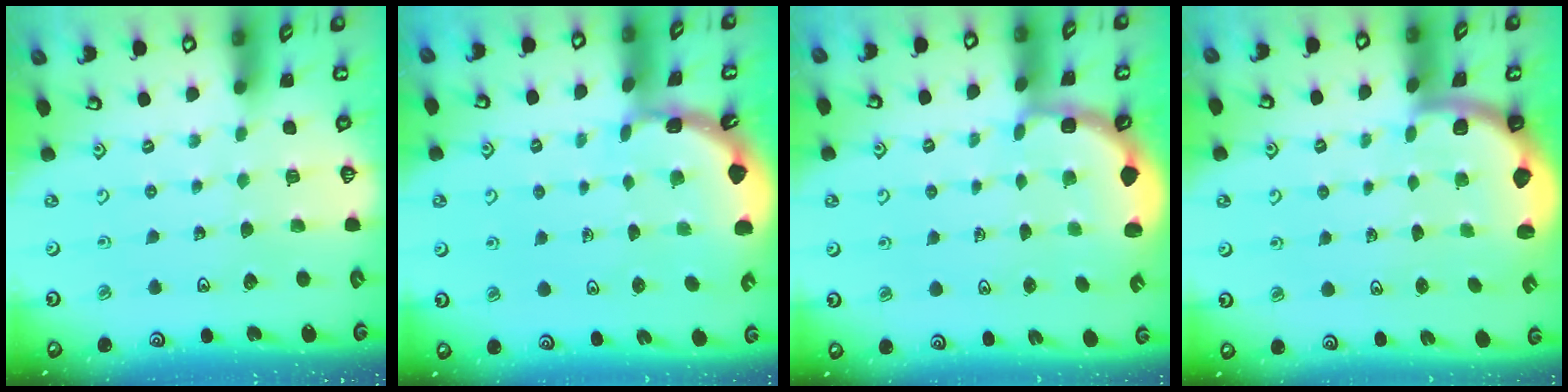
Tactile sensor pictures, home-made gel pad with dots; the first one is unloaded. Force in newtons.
{"total": 1.7, "press": 1.6, "slide": 0.1}
{"total": 2.7, "press": 2.1, "slide": 1.7}
{"total": 2.0, "press": 2.0, "slide": 0.5}